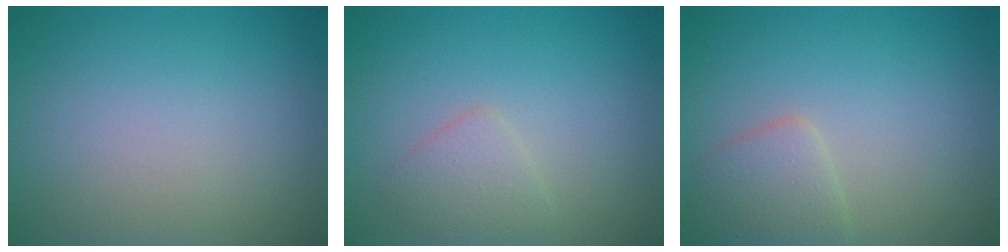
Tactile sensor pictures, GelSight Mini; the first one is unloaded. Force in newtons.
{"total": 1.8, "press": 1.8, "slide": 0.1}
{"total": 2.5, "press": 2.5, "slide": 0.1}